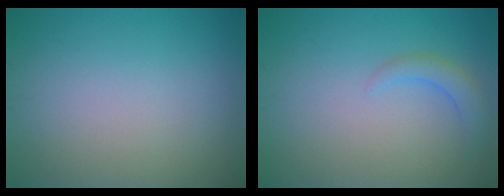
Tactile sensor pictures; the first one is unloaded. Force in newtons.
{"total": 1.8, "press": 1.8, "slide": 0.3}